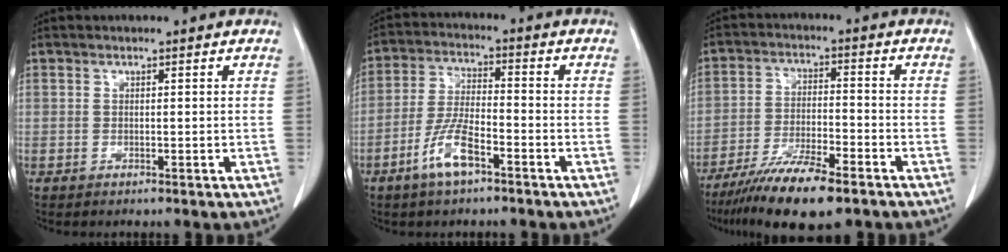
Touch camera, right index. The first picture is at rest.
{"total": 7.6, "force": [-4.4, 1.9, 6.0], "torque": [-0.125, -0.002, -0.085]}
{"total": 11.9, "force": [-8.6, 2.0, 8.0], "torque": [-0.139, -0.024, -0.149]}